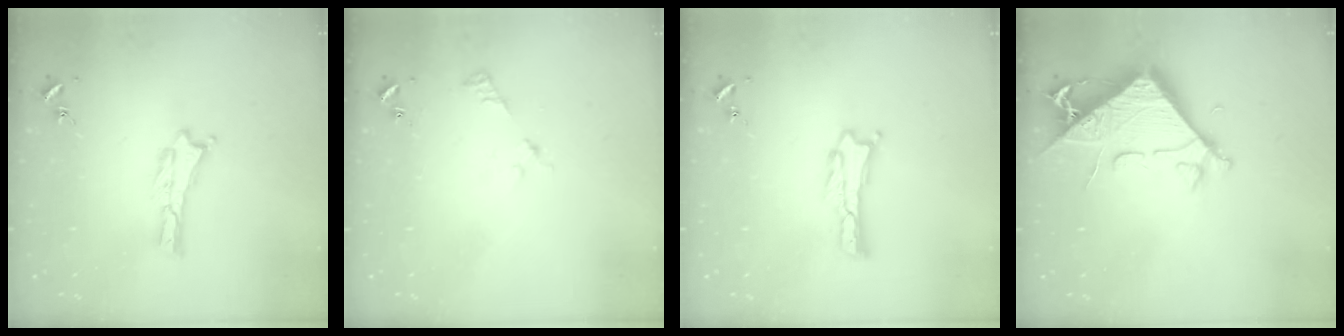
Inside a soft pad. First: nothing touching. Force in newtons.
{"total": 2.5, "press": 2.5, "slide": 0.3}
{"total": 0.7, "press": 0.7, "slide": 0.2}
{"total": 8.7, "press": 8.6, "slide": 1.1}